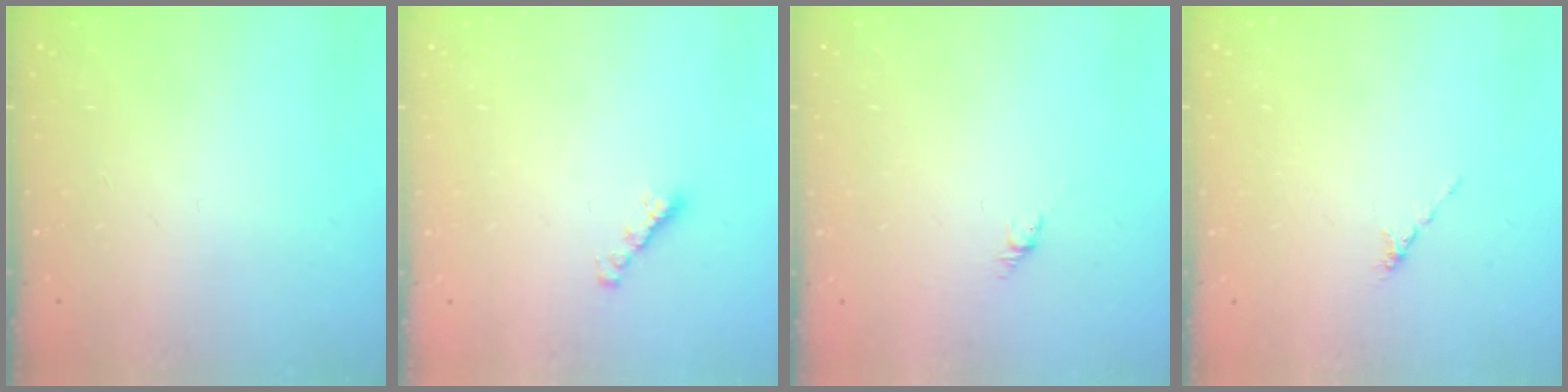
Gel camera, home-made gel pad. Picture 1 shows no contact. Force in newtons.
{"total": 2.2, "press": 2.1, "slide": 0.5}
{"total": 2.7, "press": 2.6, "slide": 0.7}
{"total": 0.0}